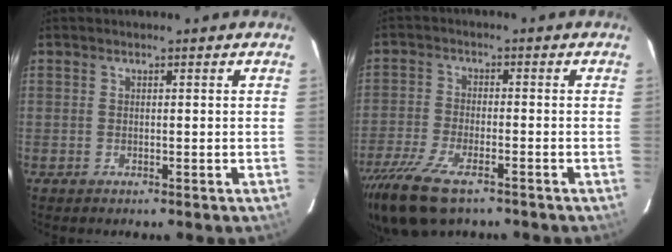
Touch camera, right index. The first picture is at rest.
{"total": 12.8, "force": [-9.0, 4.5, 7.9], "torque": [-0.190, -0.038, -0.172]}